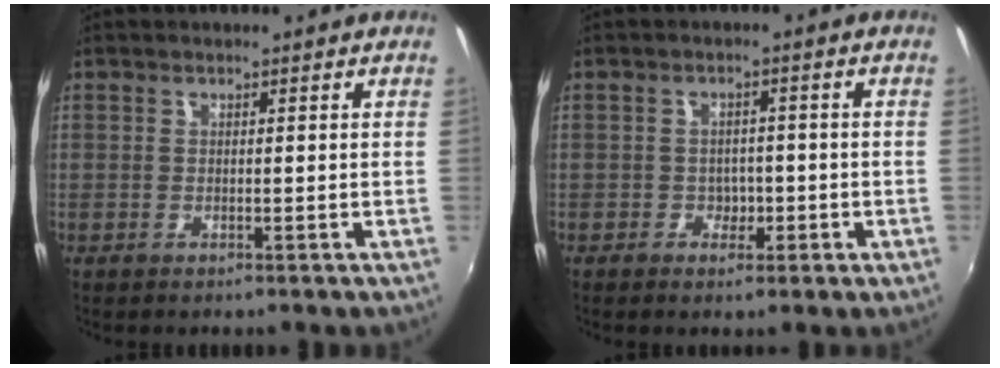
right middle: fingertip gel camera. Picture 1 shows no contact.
{"total": 3.0, "force": [-1.2, 2.6, 1.2], "torque": [-0.019, 0.005, -0.014]}